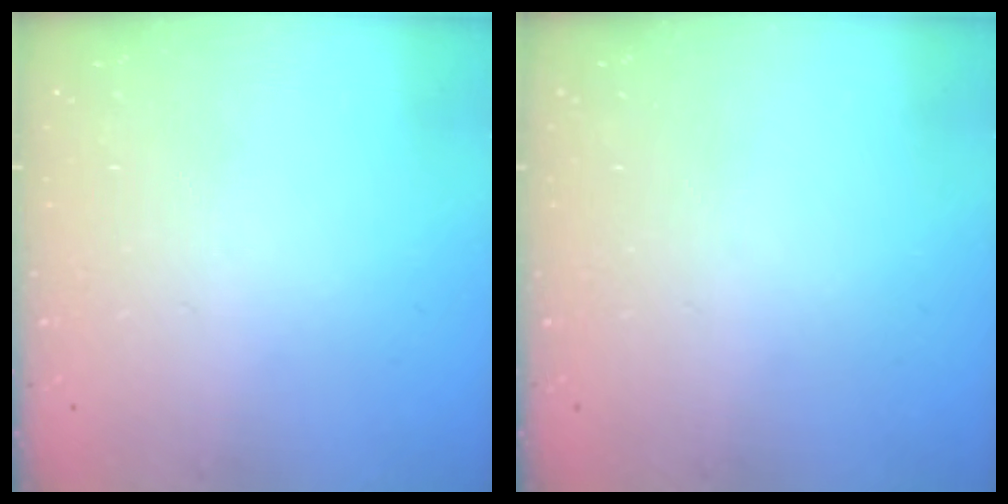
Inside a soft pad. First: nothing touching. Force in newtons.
{"total": 0.0}